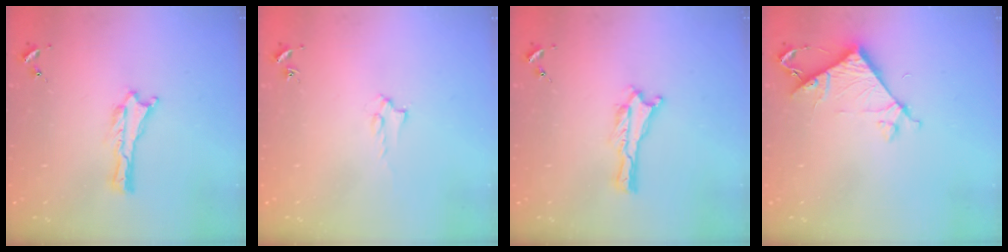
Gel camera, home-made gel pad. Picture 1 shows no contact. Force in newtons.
{"total": 1.4, "press": 1.4, "slide": 0.2}
{"total": 0.0}
{"total": 7.2, "press": 7.2, "slide": 0.4}